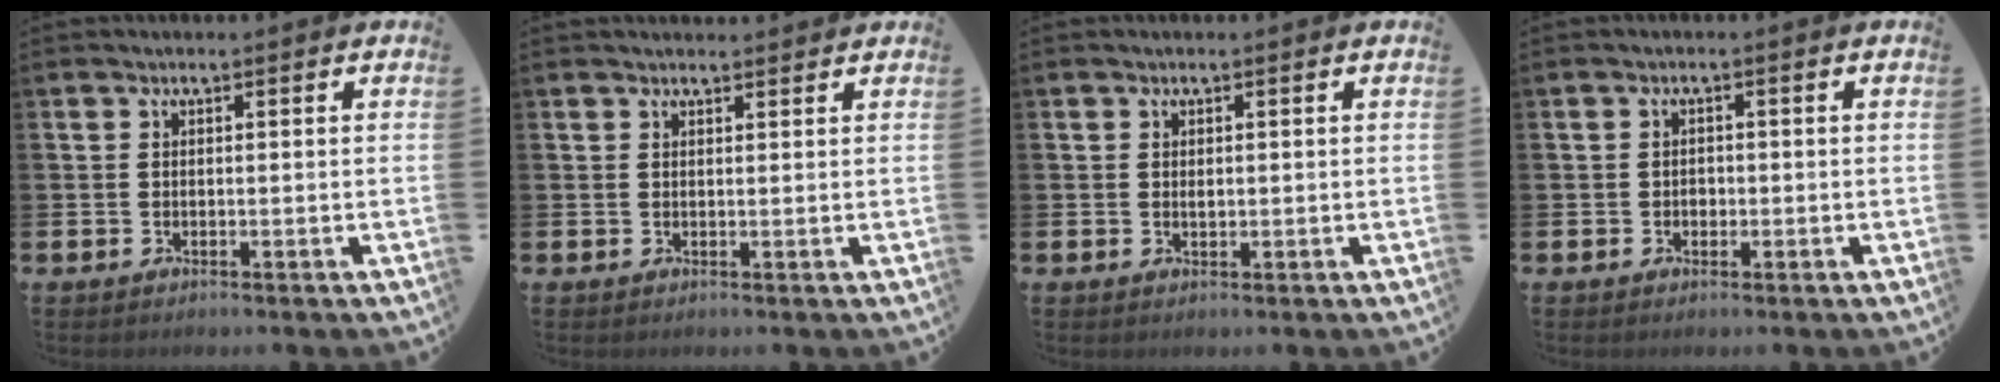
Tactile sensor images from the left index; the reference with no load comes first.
{"total": 1.2, "force": [1.1, 0.2, 0.2], "torque": [0.004, -0.002, 0.018]}
{"total": 0.6, "force": [0.1, 0.3, 0.5], "torque": [-0.002, -0.002, 0.000]}
{"total": 1.1, "force": [-0.3, 0.9, 0.5], "torque": [-0.001, 0.003, -0.008]}